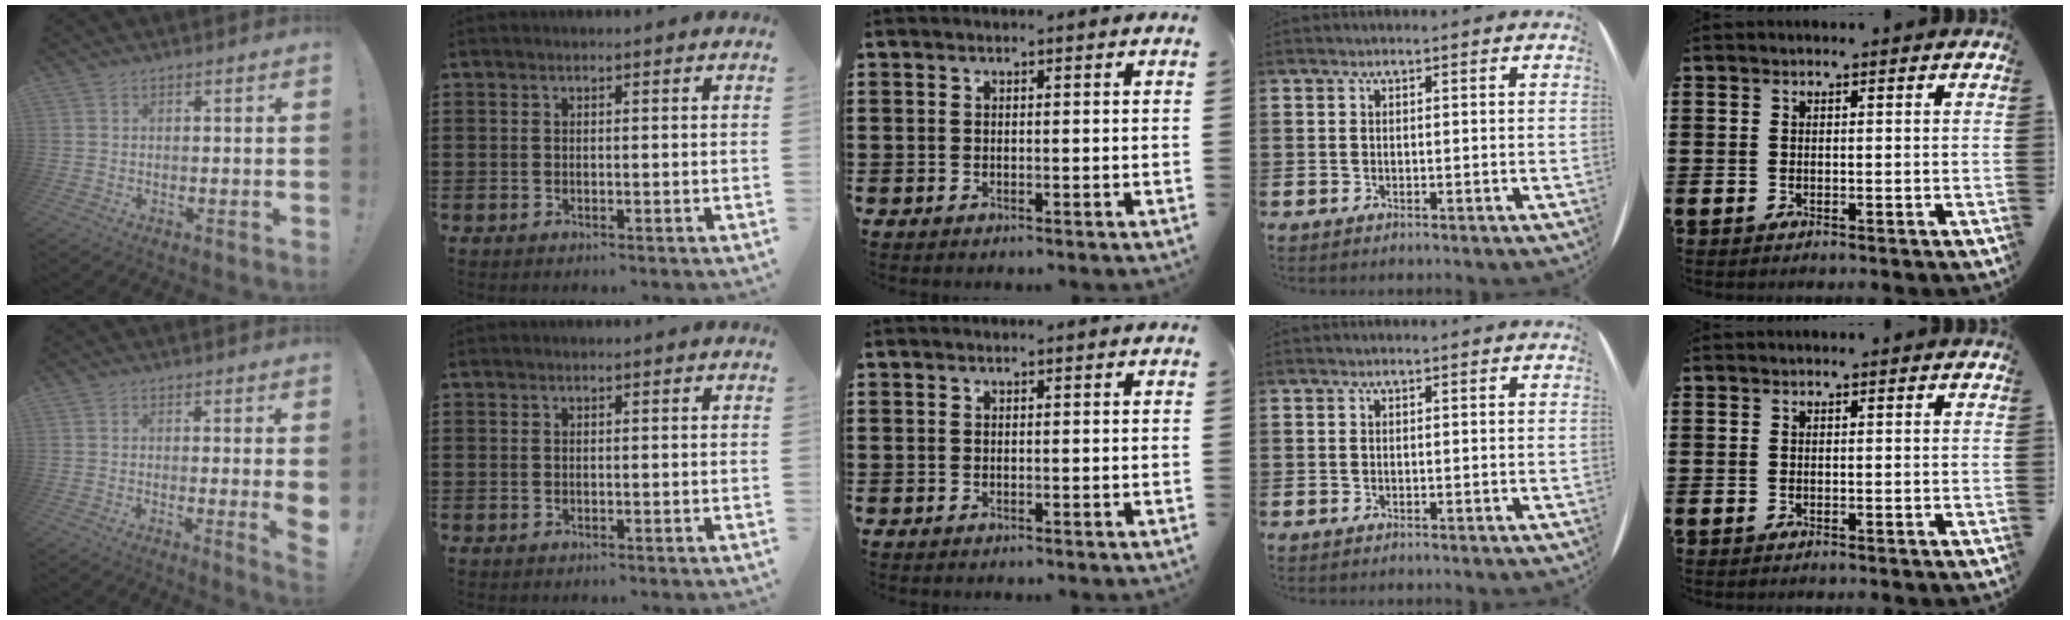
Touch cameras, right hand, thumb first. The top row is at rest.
{"thumb": {"total": 4.1, "force": [0.5, -0.1, 4.1], "torque": [-0.051, -0.018, 0.010]}}